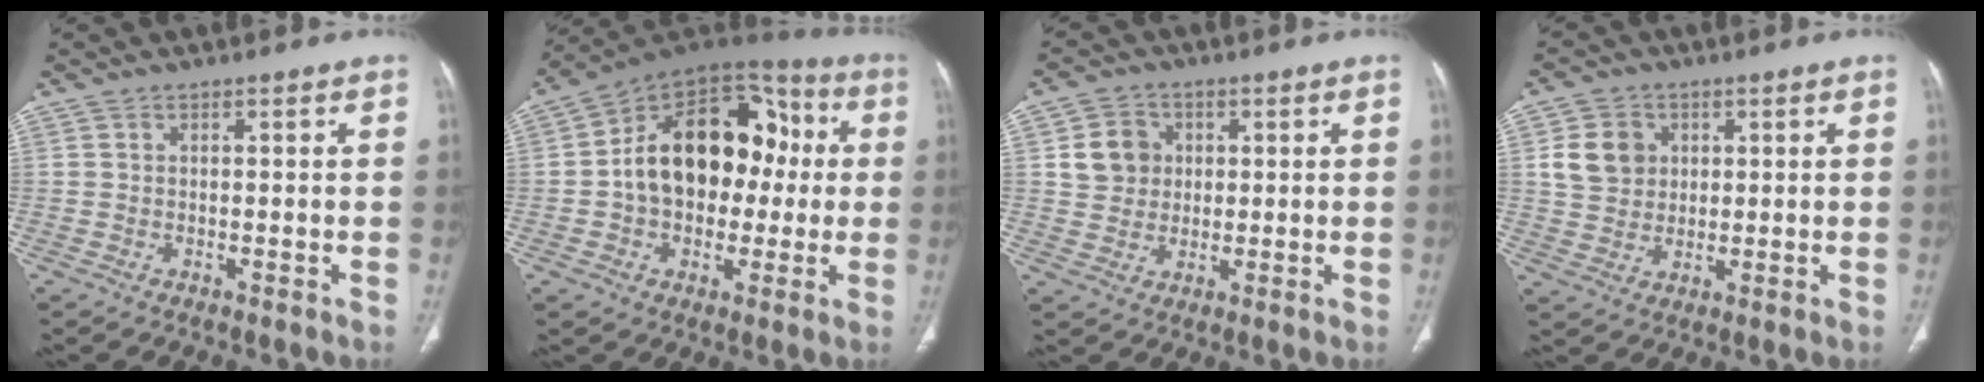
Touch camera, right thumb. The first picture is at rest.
{"total": 21.3, "force": [0.7, 14.6, 15.5], "torque": [-0.206, 0.045, 0.006]}
{"total": 6.7, "force": [1.5, 6.0, 2.5], "torque": [-0.018, -0.002, 0.025]}
{"total": 7.3, "force": [2.1, 6.0, 3.5], "torque": [-0.045, -0.004, 0.044]}